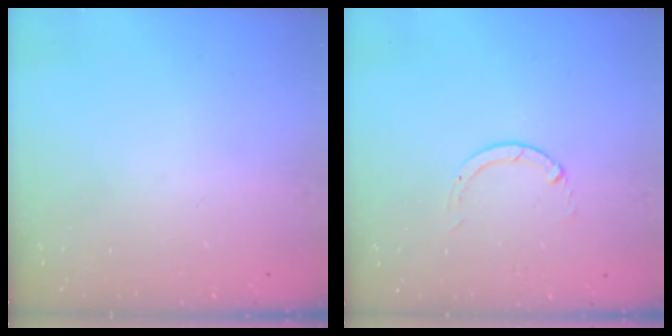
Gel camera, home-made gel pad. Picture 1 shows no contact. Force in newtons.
{"total": 0.0}